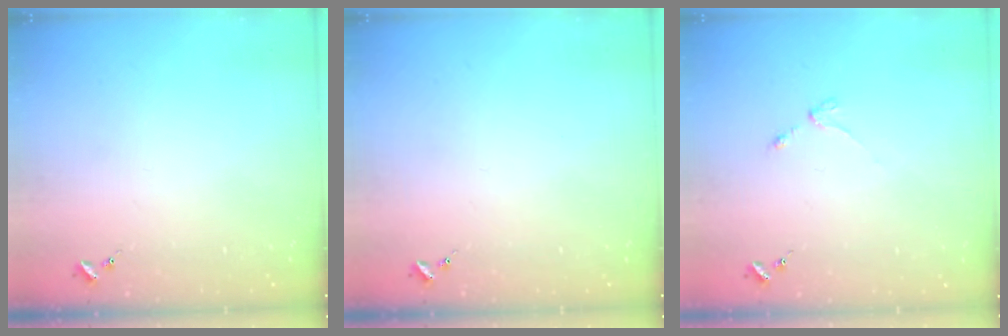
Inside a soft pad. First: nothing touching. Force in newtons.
{"total": 0.0}
{"total": 2.9, "press": 2.8, "slide": 0.4}